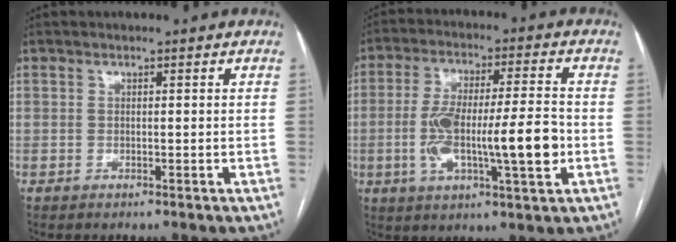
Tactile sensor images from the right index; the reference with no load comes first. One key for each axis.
{"total": 14.4, "fx": -2.6, "fy": 2.4, "fz": 14.0, "tx": -0.250, "ty": 0.010, "tz": -0.039}